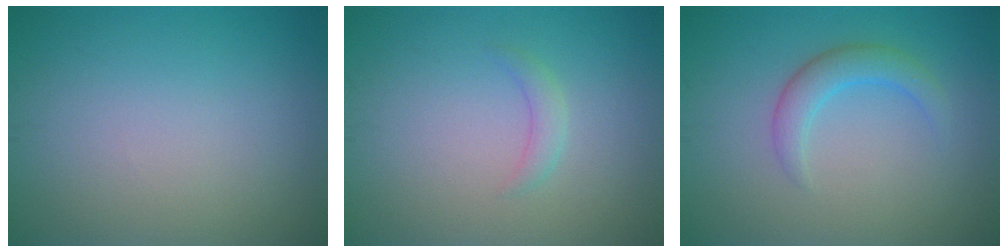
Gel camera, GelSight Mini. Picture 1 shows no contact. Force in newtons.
{"total": 1.2, "press": 1.2, "slide": 0.1}
{"total": 2.6, "press": 2.6, "slide": 0.0}